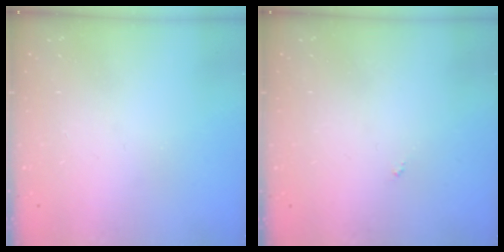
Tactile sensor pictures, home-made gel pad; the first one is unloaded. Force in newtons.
{"total": 0.0}